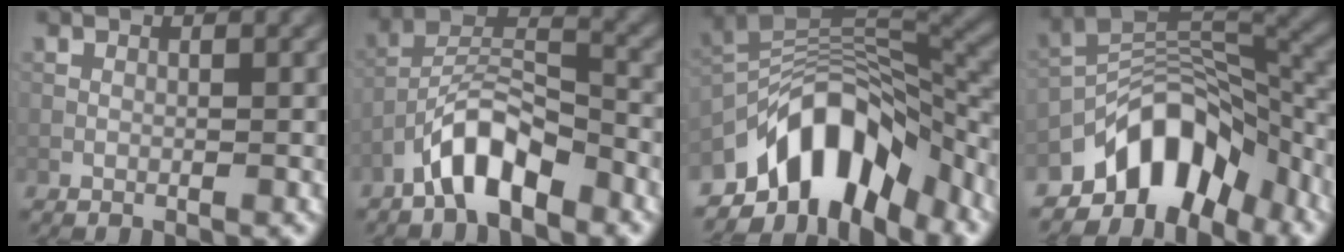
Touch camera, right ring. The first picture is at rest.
{"total": 6.2, "force": [-4.3, 2.2, 4.0], "torque": [-0.069, 0.013, -0.083]}
{"total": 10.8, "force": [-6.4, 5.4, 6.9], "torque": [-0.097, 0.016, -0.123]}
{"total": 9.9, "force": [-6.3, 5.2, 5.6], "torque": [-0.067, 0.009, -0.124]}